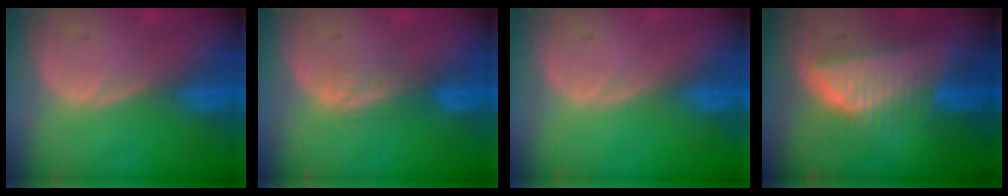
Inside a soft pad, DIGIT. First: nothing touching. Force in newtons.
{"total": 2.4, "press": 2.3, "slide": 0.4}
{"total": 0.0}
{"total": 8.1, "press": 7.2, "slide": 3.8}